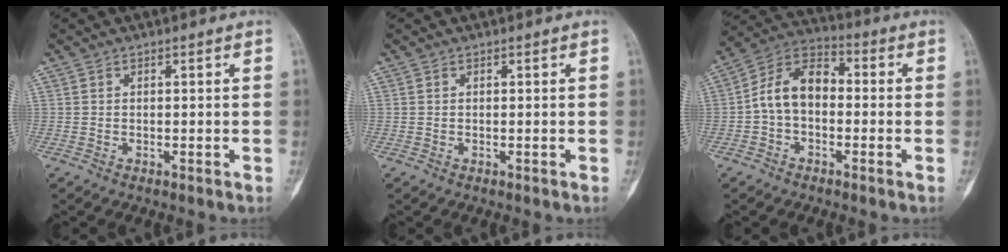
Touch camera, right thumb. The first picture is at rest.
{"total": 0.0}
{"total": 10.3, "force": [-0.8, 6.9, 7.6], "torque": [-0.123, 0.037, -0.031]}